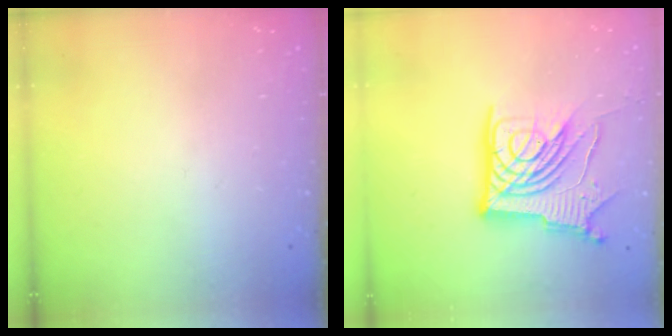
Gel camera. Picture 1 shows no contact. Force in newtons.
{"total": 16.7, "press": 16.6, "slide": 2.2}